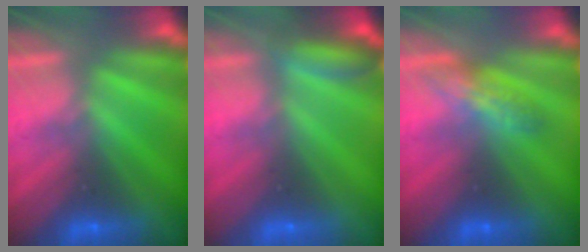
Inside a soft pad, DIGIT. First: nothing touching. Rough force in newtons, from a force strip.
{"total": 2.6}
{"total": 2.5}